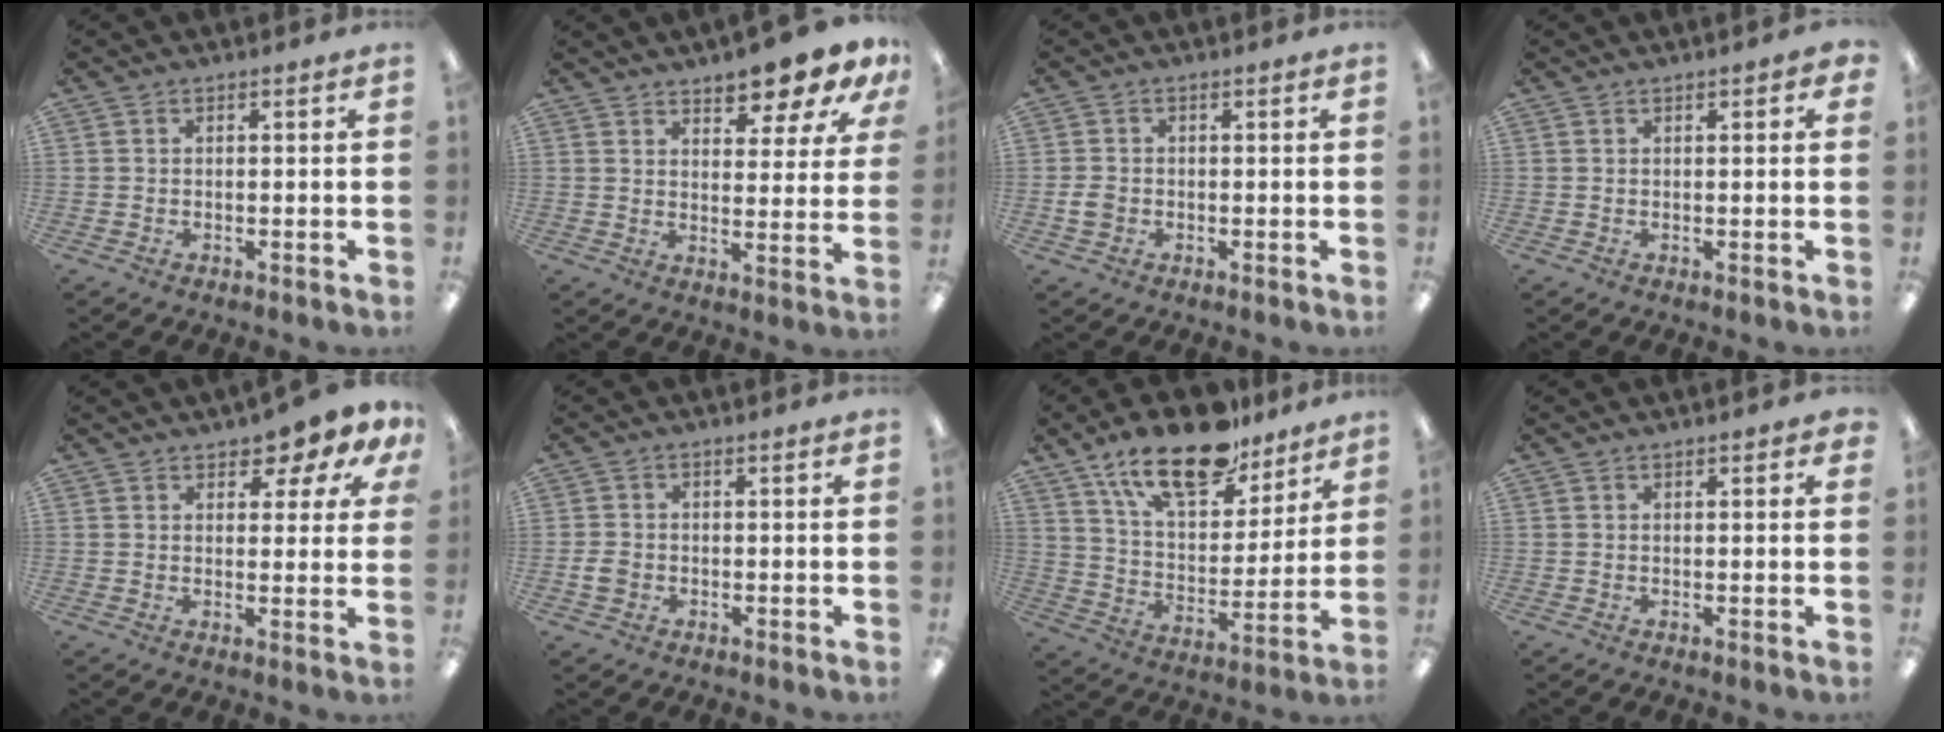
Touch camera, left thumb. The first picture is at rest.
{"total": 8.7, "force": [7.6, 2.2, 3.6], "torque": [-0.039, -0.057, 0.131]}
{"total": 2.7, "force": [-0.5, 2.2, 1.4], "torque": [-0.017, 0.000, -0.011]}
{"total": 0.9, "force": [0.5, 0.2, 0.8], "torque": [-0.007, -0.002, 0.006]}
{"total": 5.4, "force": [3.9, 2.3, 2.9], "torque": [-0.027, -0.026, 0.062]}
{"total": 2.7, "force": [-0.6, 2.2, 1.4], "torque": [-0.023, 0.005, -0.011]}
{"total": 20.3, "force": [14.6, 8.7, 11.1], "torque": [-0.189, -0.075, 0.253]}
{"total": 0.7, "force": [0.5, 0.2, 0.5], "torque": [-0.003, -0.003, 0.007]}